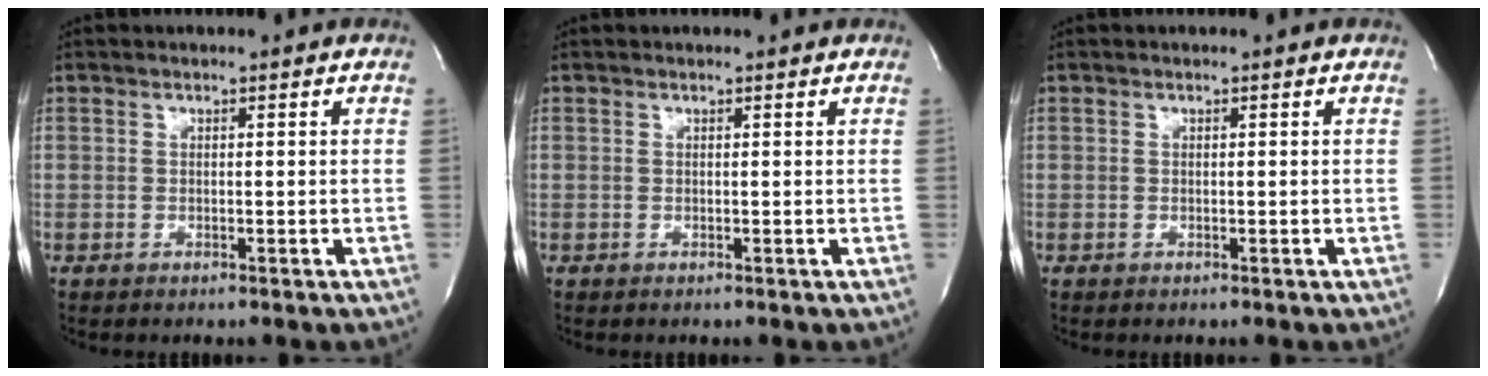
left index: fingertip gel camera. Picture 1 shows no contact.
{"total": 0.7, "force": [0.7, 0.1, 0.1], "torque": [-0.009, 0.007, 0.008]}
{"total": 0.0}